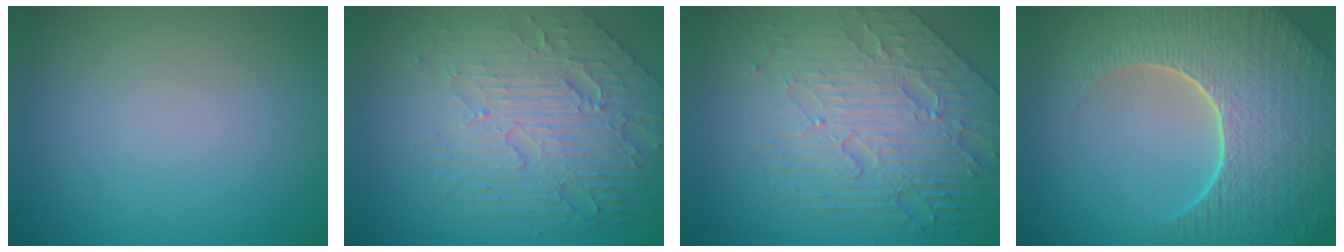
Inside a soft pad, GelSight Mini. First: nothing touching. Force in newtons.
{"total": 7.1, "press": 5.1, "slide": 5.0}
{"total": 7.4, "press": 5.6, "slide": 4.8}
{"total": 9.2, "press": 6.6, "slide": 6.4}